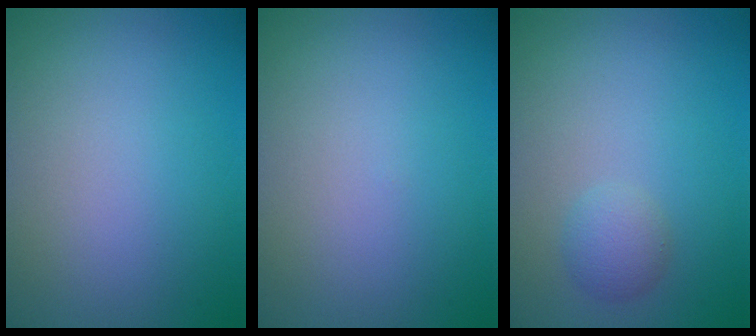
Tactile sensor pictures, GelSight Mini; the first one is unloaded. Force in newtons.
{"total": 0.0}
{"total": 1.7, "press": 1.7, "slide": 0.0}